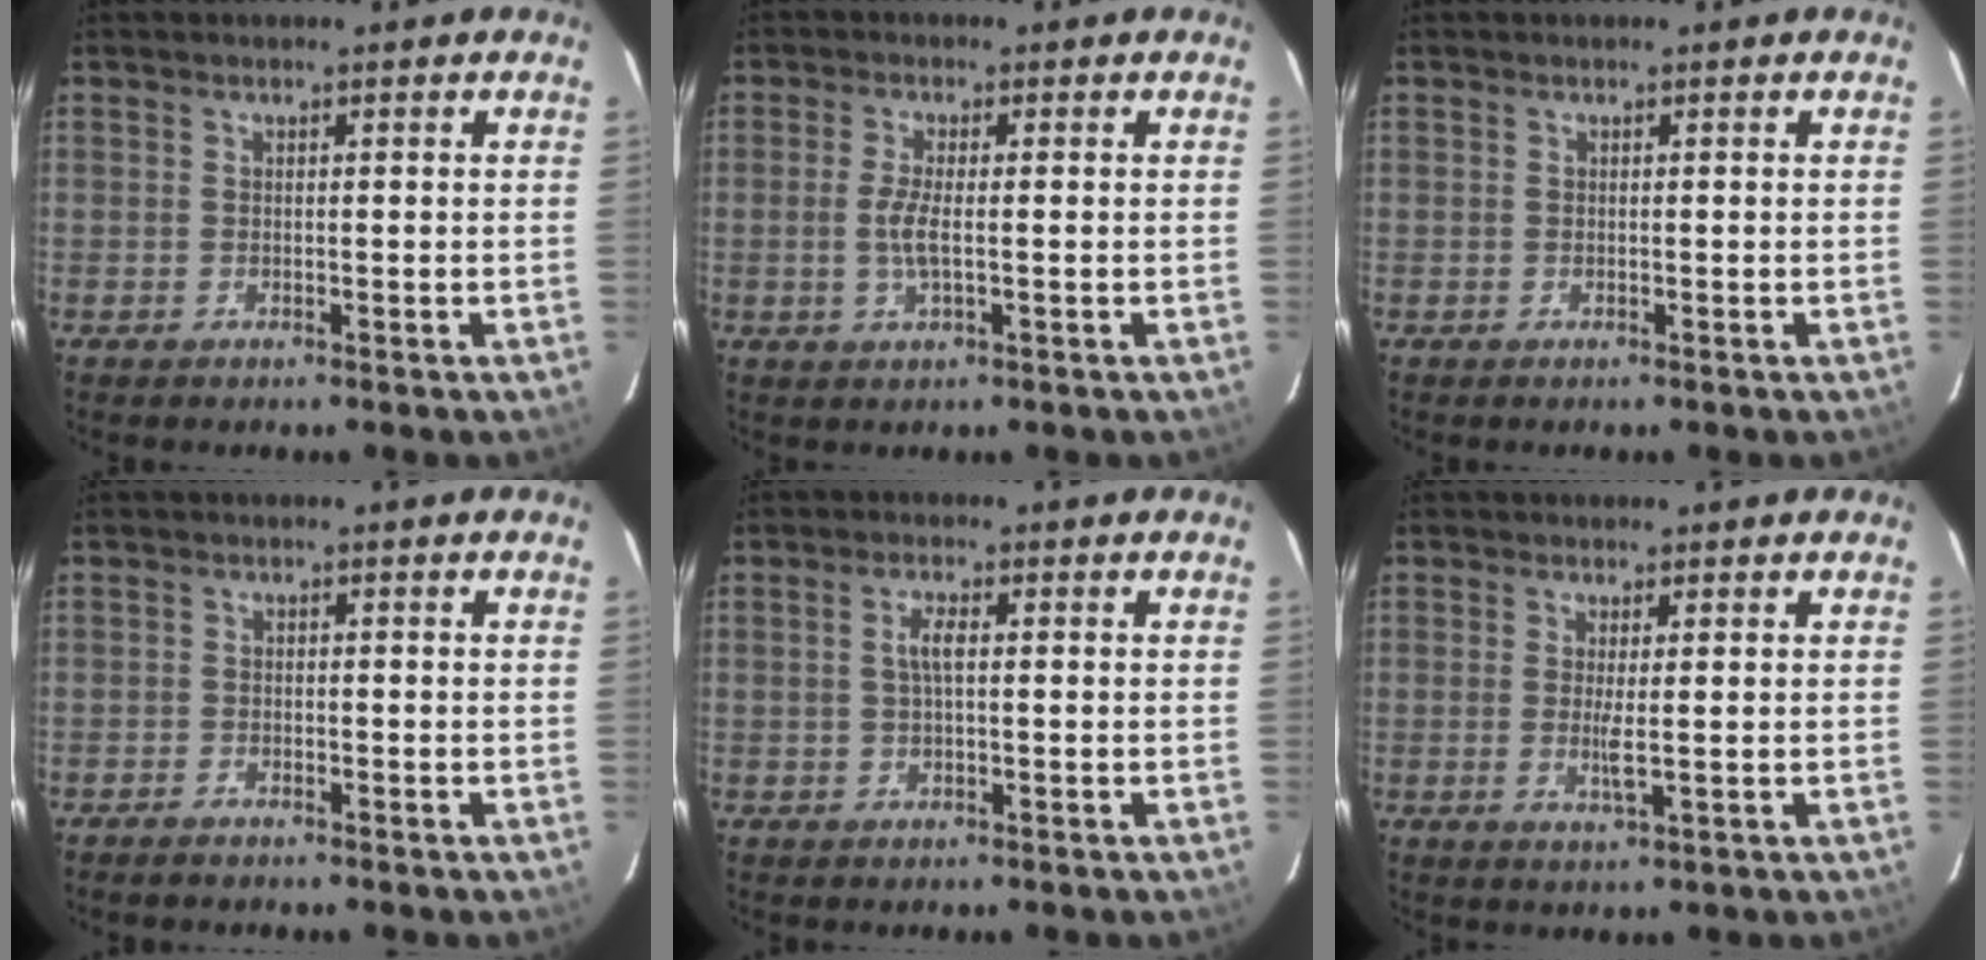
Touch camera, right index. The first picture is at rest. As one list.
[{"total": 3.7, "force": [-0.3, 0.5, 3.7], "torque": [-0.074, -0.004, -0.009]}, {"total": 0.0}, {"total": 1.5, "force": [-1.4, 0.4, 0.1], "torque": [-0.018, 0.002, -0.029]}, {"total": 2.5, "force": [0.2, 0.5, 2.4], "torque": [-0.049, 0.004, 0.004]}, {"total": 3.2, "force": [0.2, 0.0, 3.2], "torque": [-0.055, -0.008, 0.003]}]